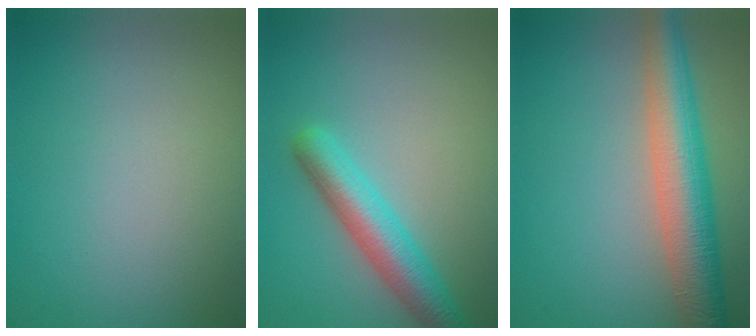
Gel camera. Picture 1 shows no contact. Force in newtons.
{"total": 4.6, "press": 4.6, "slide": 0.2}
{"total": 7.0, "press": 7.0, "slide": 0.3}